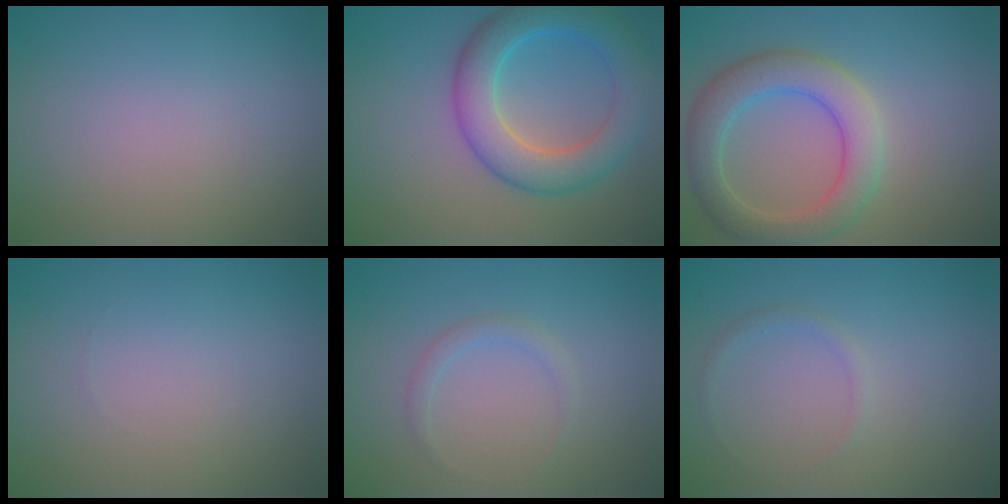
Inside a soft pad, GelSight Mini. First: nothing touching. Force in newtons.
{"total": 6.8, "press": 6.8, "slide": 0.0}
{"total": 5.6, "press": 5.6, "slide": 0.7}
{"total": 0.0}
{"total": 1.2, "press": 1.2, "slide": 0.0}
{"total": 0.9, "press": 0.8, "slide": 0.1}